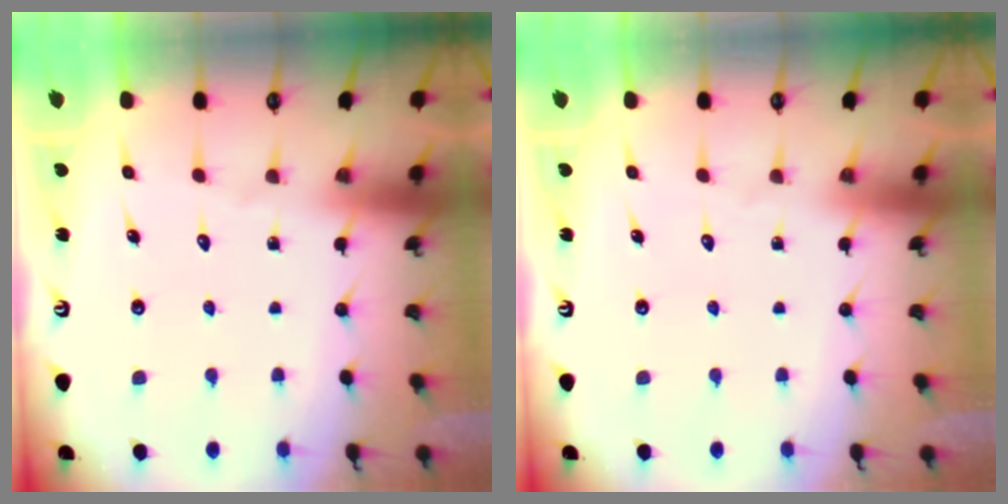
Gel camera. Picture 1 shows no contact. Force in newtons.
{"total": 0.0}